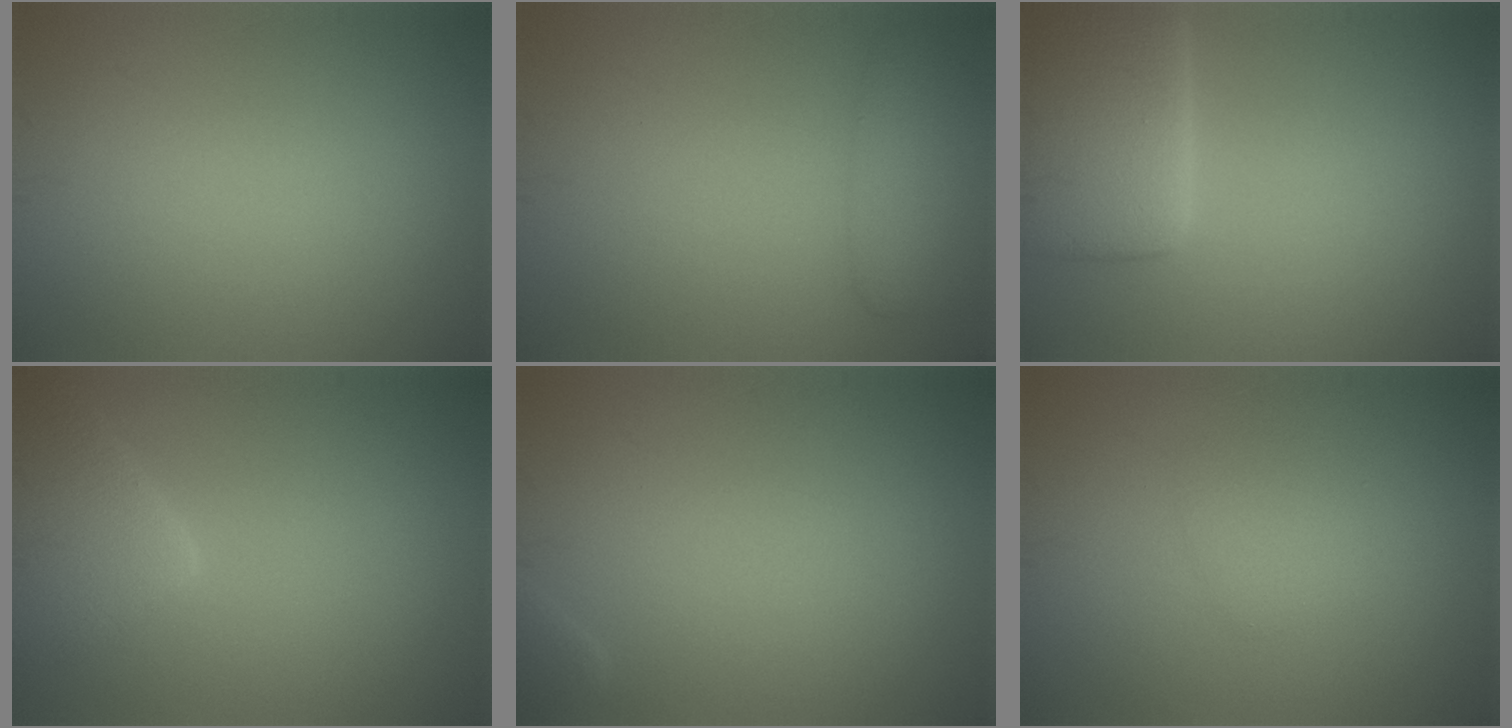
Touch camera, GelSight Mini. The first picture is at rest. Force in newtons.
{"total": 2.3, "press": 2.3, "slide": 0.1}
{"total": 7.4, "press": 7.4, "slide": 0.5}
{"total": 5.0, "press": 4.9, "slide": 0.5}
{"total": 0.7, "press": 0.7, "slide": 0.1}
{"total": 1.5, "press": 1.5, "slide": 0.0}